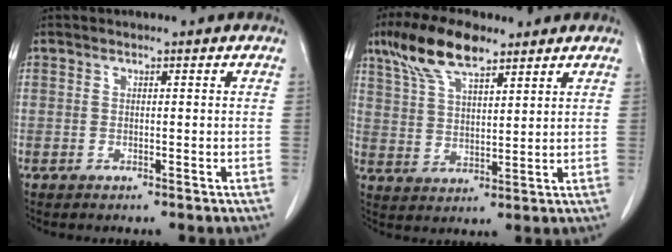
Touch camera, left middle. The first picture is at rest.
{"total": 10.2, "force": [7.1, 3.0, 6.7], "torque": [-0.139, 0.020, 0.135]}